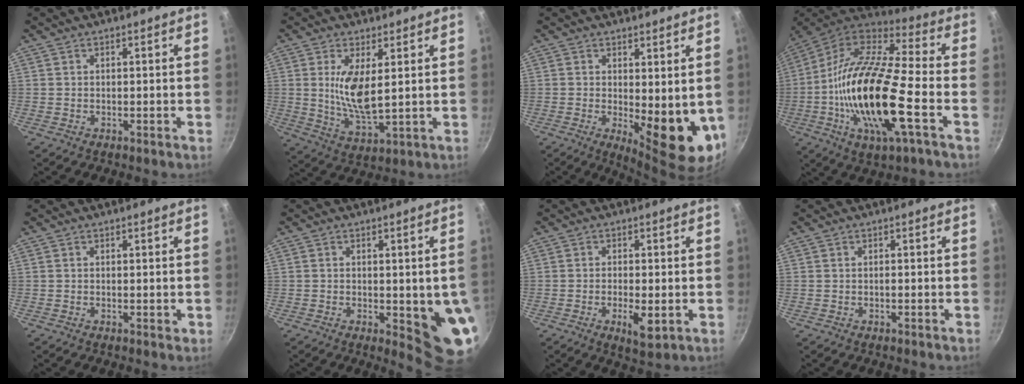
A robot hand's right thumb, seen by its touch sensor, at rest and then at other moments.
{"total": 8.9, "force": [2.1, 3.1, 8.1], "torque": [-0.156, -0.026, 0.047]}
{"total": 10.4, "force": [0.1, 4.1, 9.6], "torque": [-0.106, -0.014, 0.013]}
{"total": 24.1, "force": [-5.5, 7.2, 22.3], "torque": [-0.424, 0.024, -0.123]}
{"total": 0.6, "force": [0.1, 0.2, 0.5], "torque": [-0.006, 0.002, -0.001]}
{"total": 9.4, "force": [-1.5, 2.9, 8.9], "torque": [-0.078, -0.006, -0.014]}
{"total": 4.5, "force": [-1.2, 1.6, 4.0], "torque": [-0.066, -0.005, -0.018]}
{"total": 0.0}